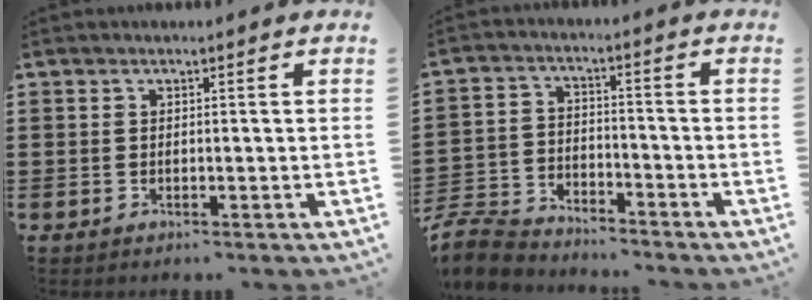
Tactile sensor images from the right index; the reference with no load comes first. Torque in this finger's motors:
{"motor_torque": [-1.37, 0.77, -1.05, -0.21]}